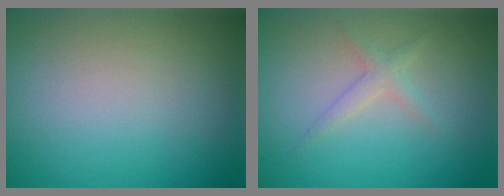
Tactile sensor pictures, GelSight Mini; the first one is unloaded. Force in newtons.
{"total": 1.4, "press": 1.4, "slide": 0.0}